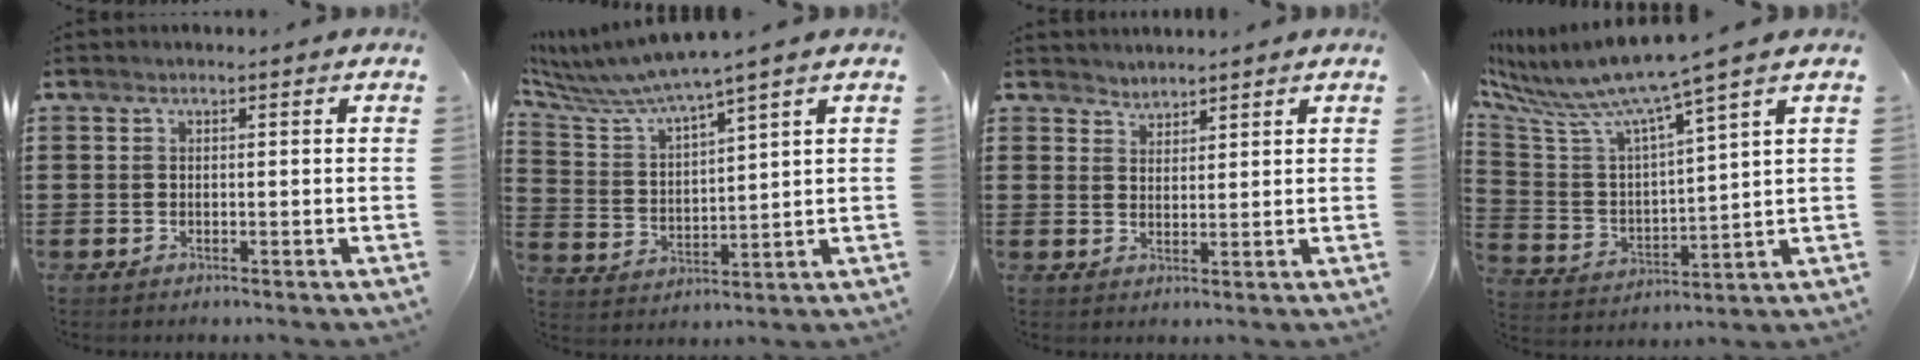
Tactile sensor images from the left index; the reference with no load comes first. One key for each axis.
{"total": 6.5, "fx": 5.8, "fy": -0.3, "fz": 3.0, "tx": -0.084, "ty": -0.035, "tz": 0.097}
{"total": 2.2, "fx": 2.1, "fy": 0.3, "fz": -0.6, "tx": 0.005, "ty": -0.001, "tz": 0.042}
{"total": 8.3, "fx": 7.1, "fy": -0.3, "fz": 4.3, "tx": -0.118, "ty": -0.057, "tz": 0.113}